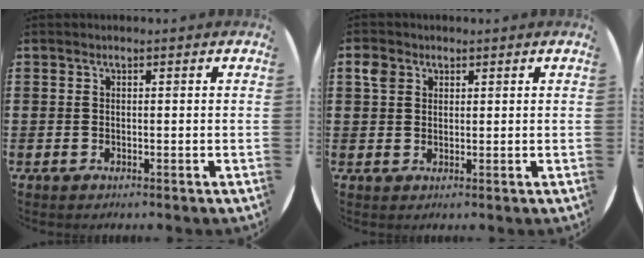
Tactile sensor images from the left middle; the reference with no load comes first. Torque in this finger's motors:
{"motor_torque": [0.39, -0.29, 0.06, 0.04]}